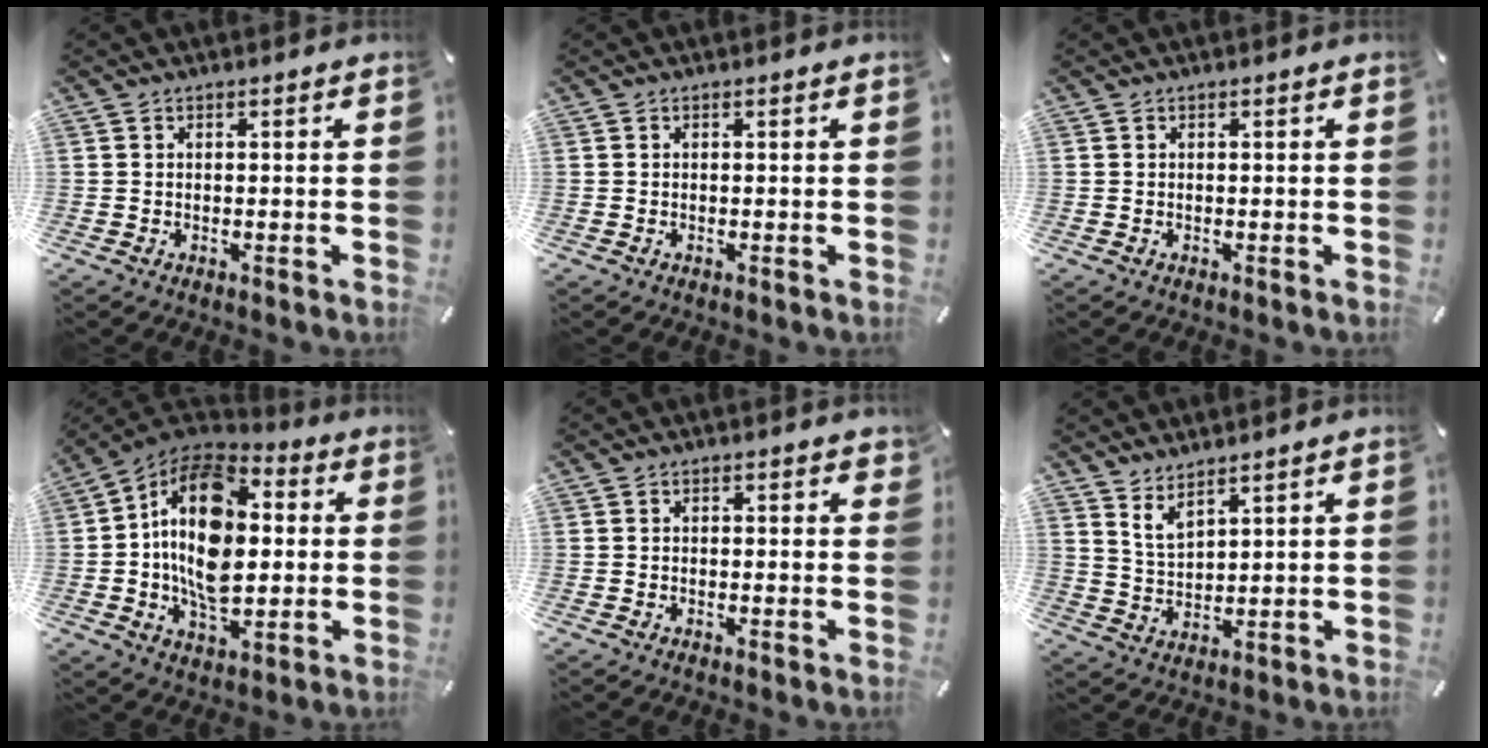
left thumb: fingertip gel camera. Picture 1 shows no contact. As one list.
[{"total": 0.0}, {"total": 0.0}, {"total": 18.7, "force": [0.8, 12.4, 14.0], "torque": [-0.275, -0.002, 0.007]}, {"total": 0.7, "force": [0.1, 0.5, 0.5], "torque": [-0.002, 0.001, 0.000]}, {"total": 4.5, "force": [4.1, 1.3, 1.6], "torque": [-0.039, -0.019, 0.076]}]